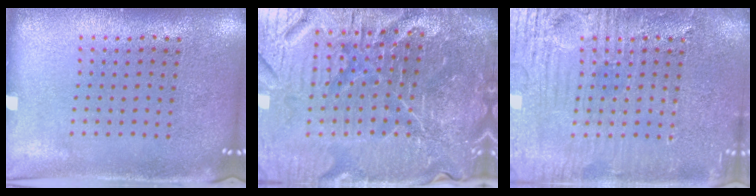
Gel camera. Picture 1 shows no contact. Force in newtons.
{"total": 7.3, "press": 6.5, "slide": 3.4}
{"total": 5.7, "press": 5.7, "slide": 0.6}